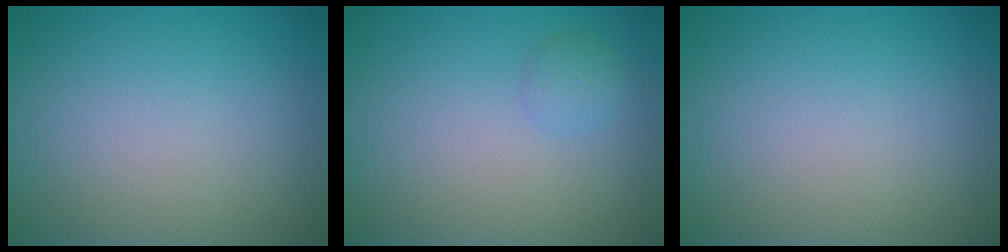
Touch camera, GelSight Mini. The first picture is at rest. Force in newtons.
{"total": 1.4, "press": 1.4, "slide": 0.1}
{"total": 0.0}